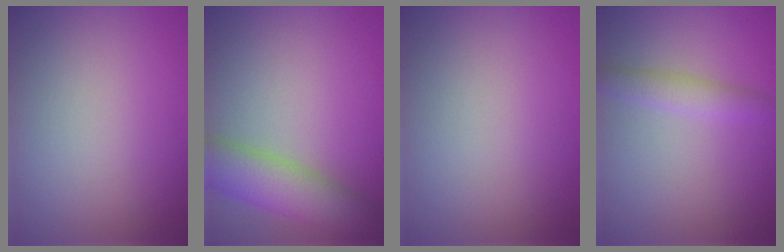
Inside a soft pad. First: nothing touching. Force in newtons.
{"total": 6.8, "press": 6.8, "slide": 0.4}
{"total": 0.0}
{"total": 2.0, "press": 2.0, "slide": 0.0}